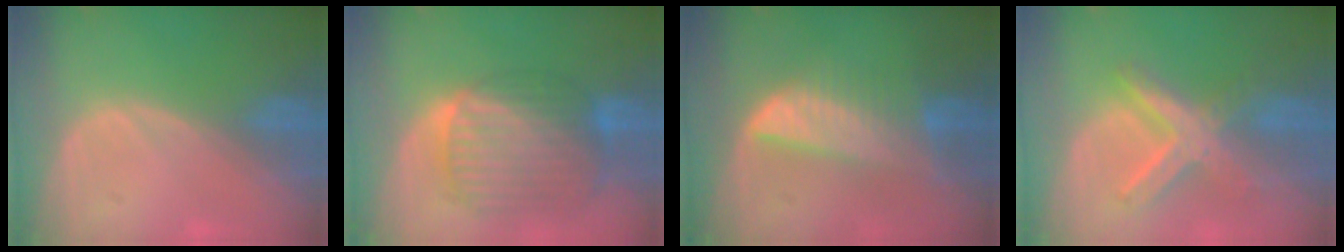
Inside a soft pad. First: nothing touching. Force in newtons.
{"total": 10.4, "press": 8.8, "slide": 5.5}
{"total": 6.4, "press": 6.3, "slide": 1.0}
{"total": 7.9, "press": 6.8, "slide": 4.0}